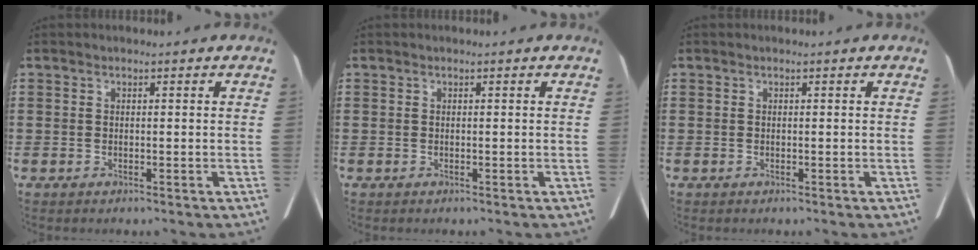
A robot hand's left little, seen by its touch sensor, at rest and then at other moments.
{"total": 0.0}
{"total": 0.0}